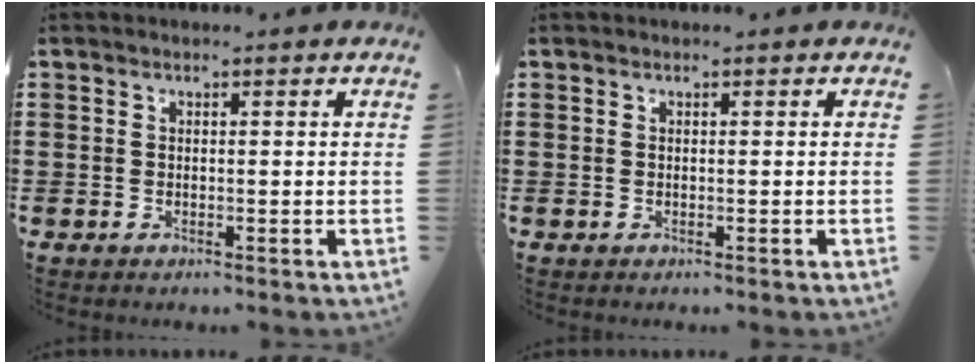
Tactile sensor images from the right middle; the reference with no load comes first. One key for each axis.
{"total": 0.0}